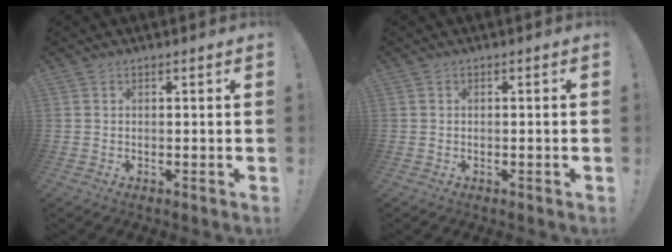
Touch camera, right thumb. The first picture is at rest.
{"total": 0.7, "force": [-0.4, -0.4, 0.4], "torque": [-0.008, -0.002, -0.007]}